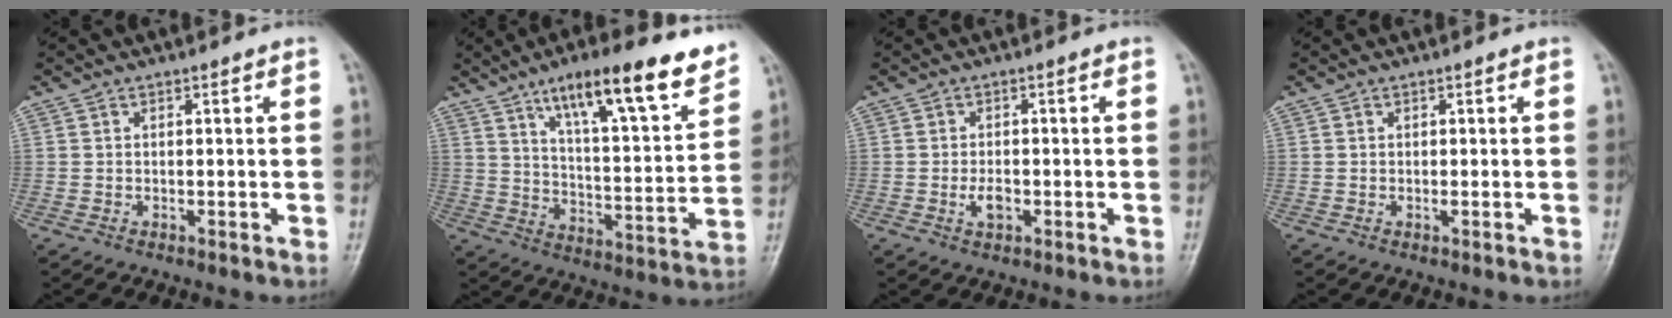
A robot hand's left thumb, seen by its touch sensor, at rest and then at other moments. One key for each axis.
{"total": 18.7, "fx": 12.2, "fy": 4.4, "fz": 13.4, "tx": -0.175, "ty": -0.054, "tz": 0.194}
{"total": 2.8, "fx": -0.8, "fy": 1.5, "fz": 2.2, "tx": -0.038, "ty": 0.002, "tz": -0.014}
{"total": 0.6, "fx": 0.0, "fy": 0.0, "fz": 0.6, "tx": -0.012, "ty": 0.002, "tz": 0.001}